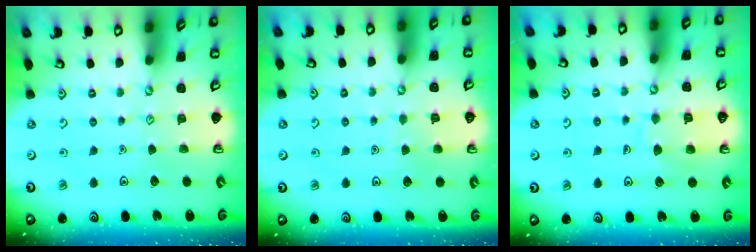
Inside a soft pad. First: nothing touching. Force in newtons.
{"total": 2.6, "press": 2.6, "slide": 0.3}
{"total": 8.4, "press": 8.4, "slide": 0.8}